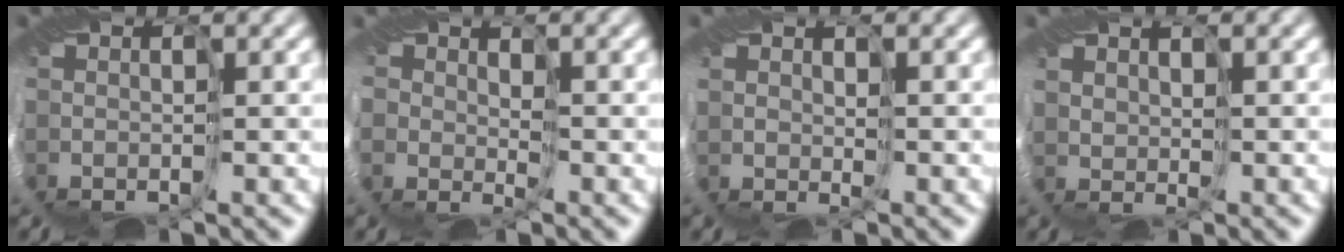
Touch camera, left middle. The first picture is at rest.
{"total": 1.4, "force": [0.8, 1.1, -0.6], "torque": [0.001, -0.006, 0.022]}
{"total": 2.0, "force": [1.3, -0.5, -1.5], "torque": [0.020, 0.003, 0.028]}
{"total": 2.7, "force": [1.9, -0.6, -1.8], "torque": [0.017, 0.008, 0.041]}